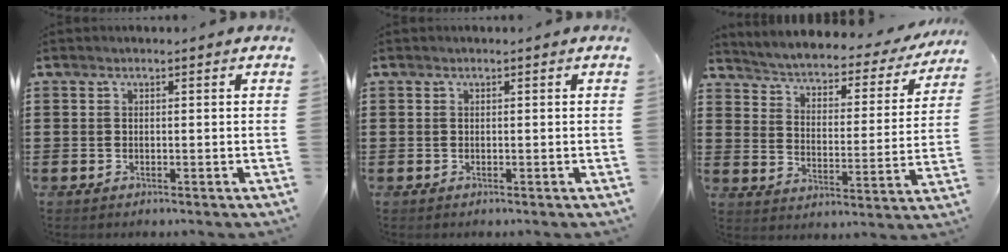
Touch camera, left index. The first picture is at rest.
{"total": 0.0}
{"total": 2.9, "force": [2.6, 0.3, 1.2], "torque": [-0.041, -0.027, 0.033]}